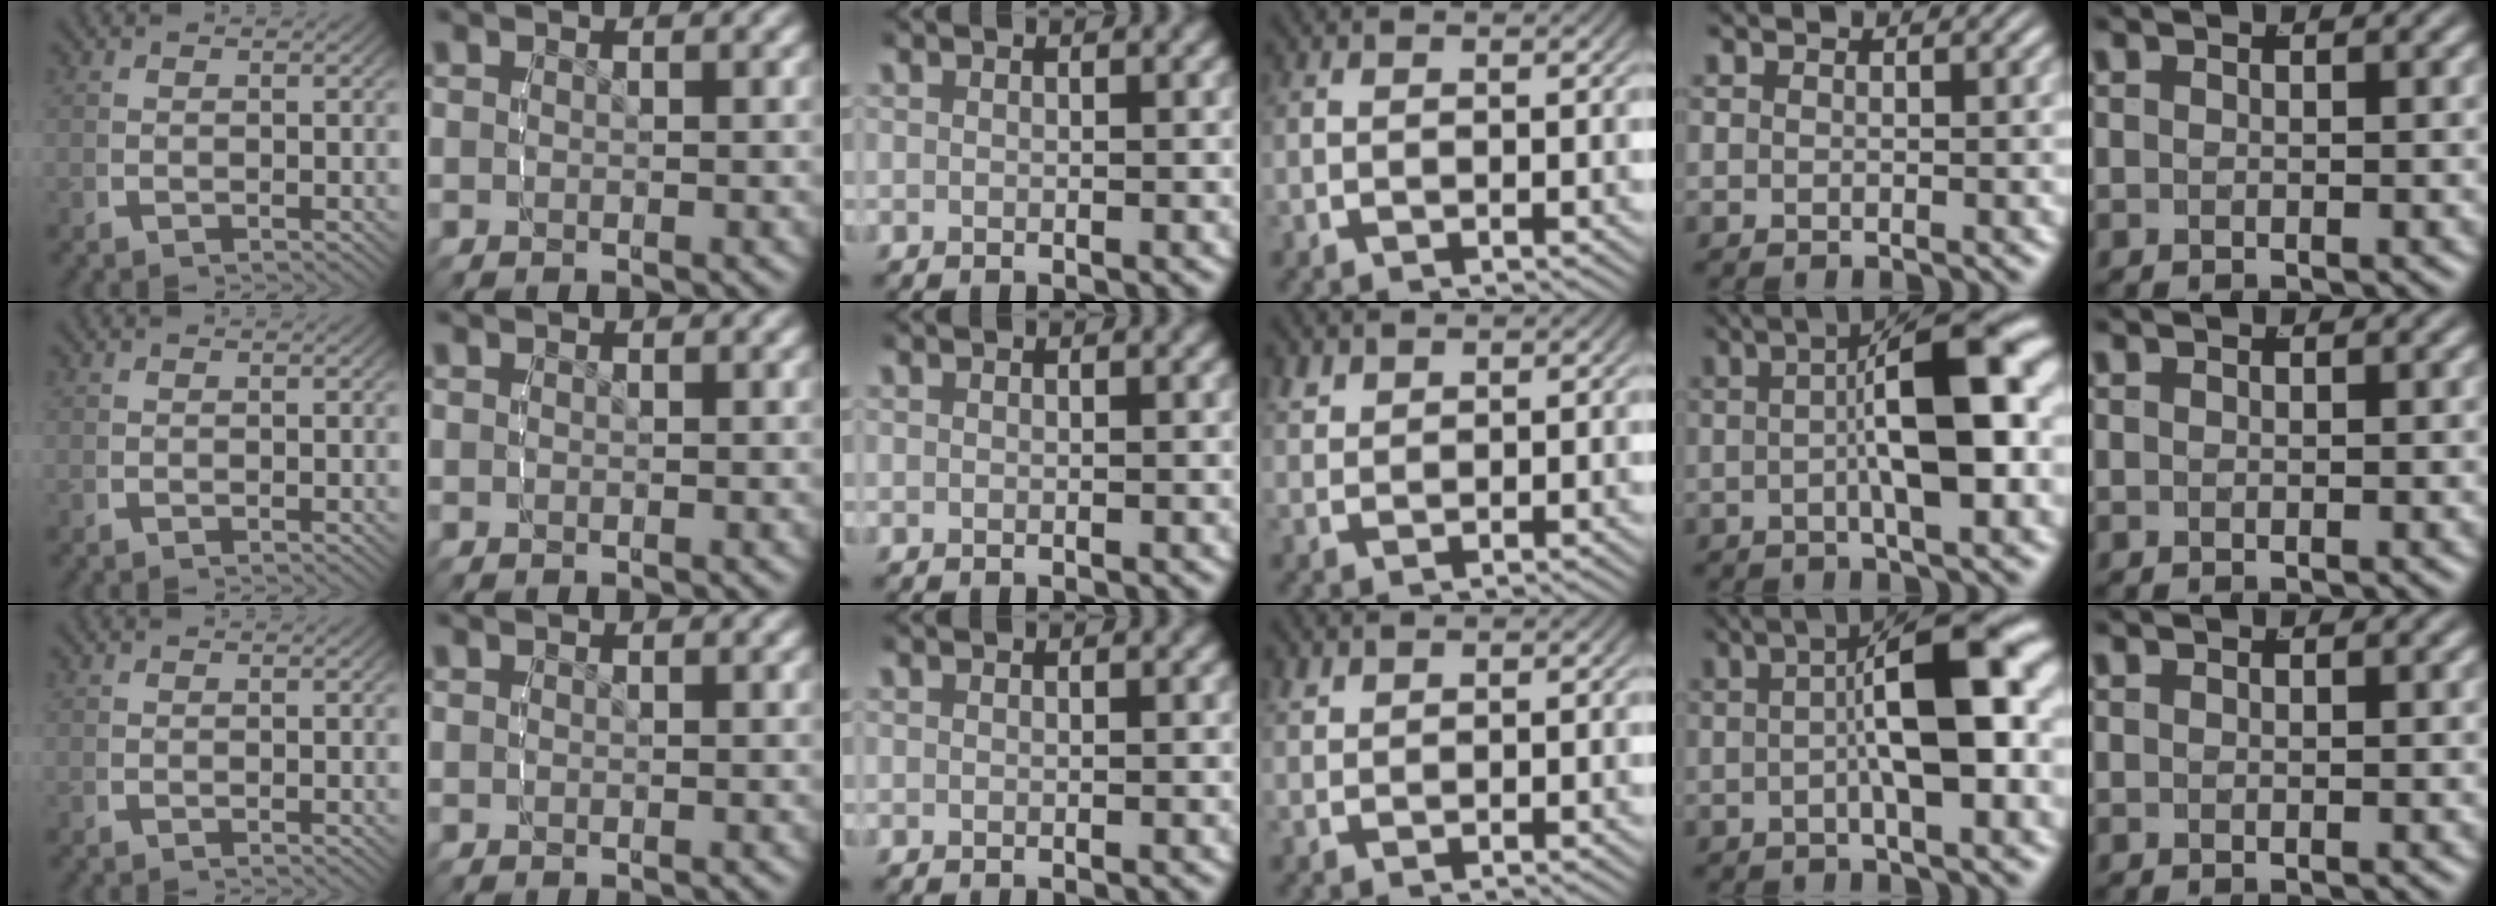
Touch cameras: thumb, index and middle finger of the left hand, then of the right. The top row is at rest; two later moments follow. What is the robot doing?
{"motion": "lift_and_place", "object": "markers"}